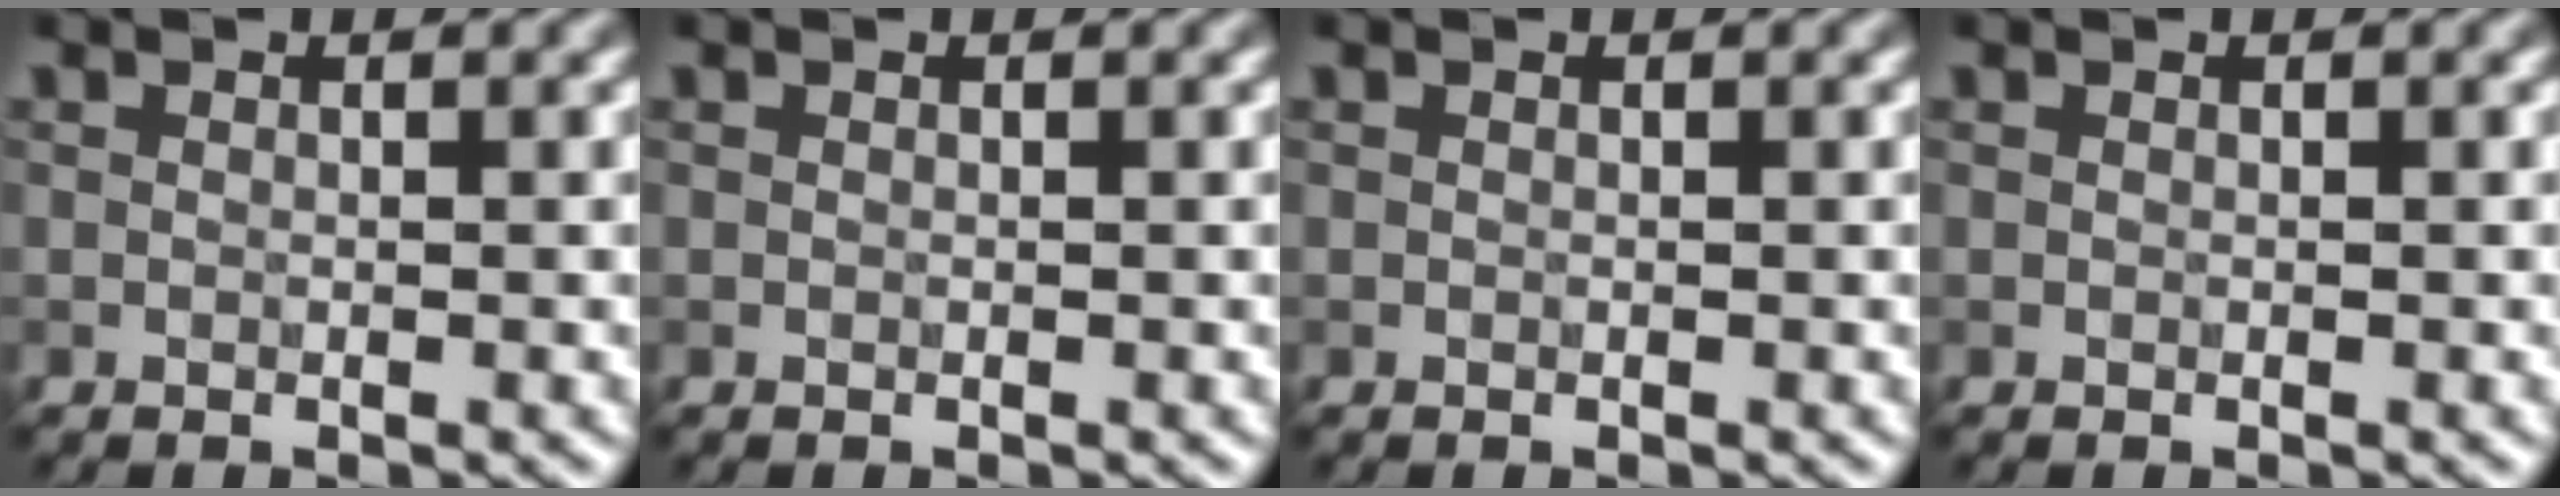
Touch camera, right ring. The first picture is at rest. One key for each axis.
{"total": 0.0}
{"total": 0.0}
{"total": 0.0}